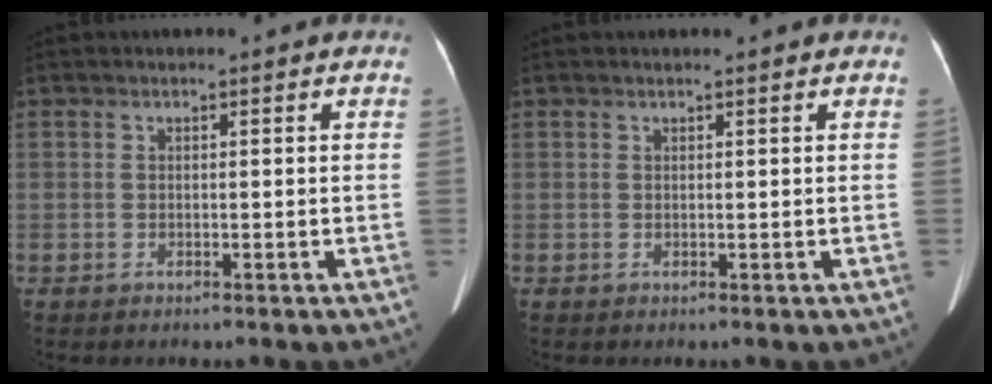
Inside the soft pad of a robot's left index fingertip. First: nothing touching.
{"total": 0.7, "force": [0.6, 0.0, 0.3], "torque": [-0.007, 0.008, 0.009]}